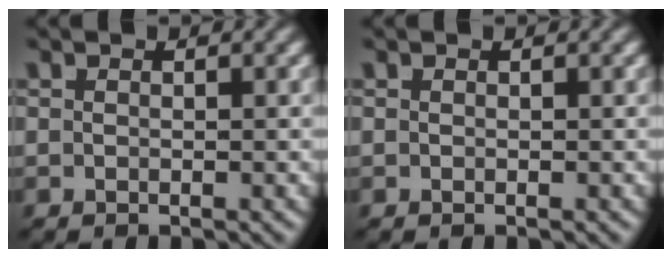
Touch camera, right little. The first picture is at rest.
{"total": 0.0}